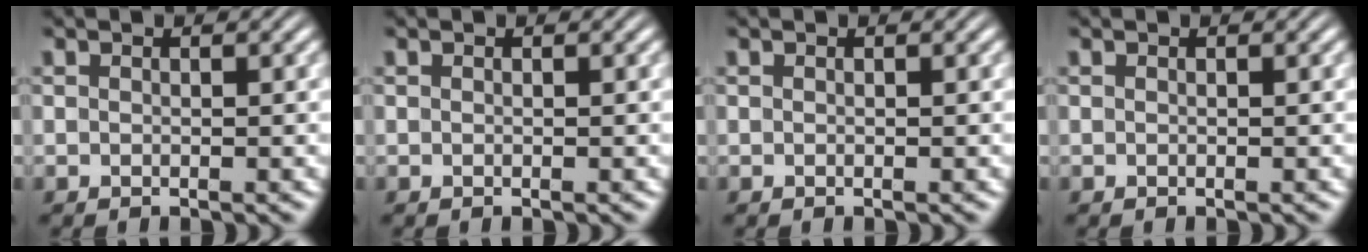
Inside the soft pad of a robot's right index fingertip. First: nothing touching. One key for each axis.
{"total": 0.0}
{"total": 0.0}
{"total": 0.0}